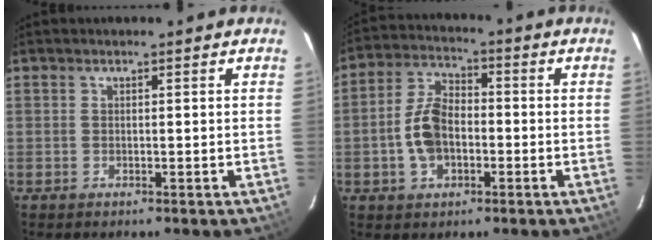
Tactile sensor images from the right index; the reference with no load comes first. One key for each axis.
{"total": 9.0, "fx": -2.0, "fy": 5.8, "fz": 6.6, "tx": -0.134, "ty": 0.020, "tz": -0.030}